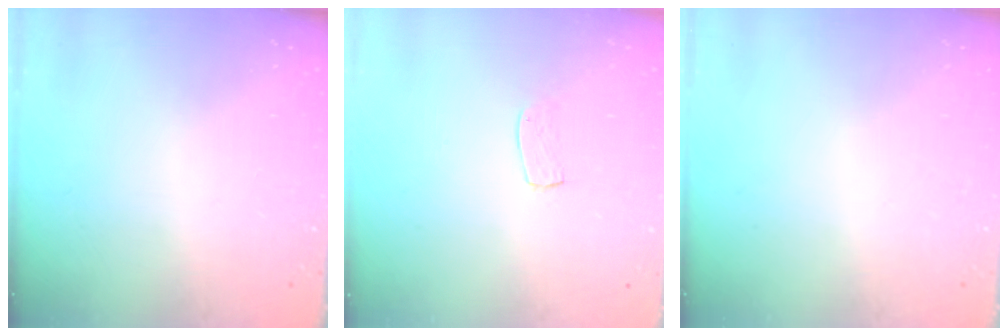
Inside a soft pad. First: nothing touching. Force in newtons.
{"total": 5.2, "press": 5.2, "slide": 0.3}
{"total": 0.0}